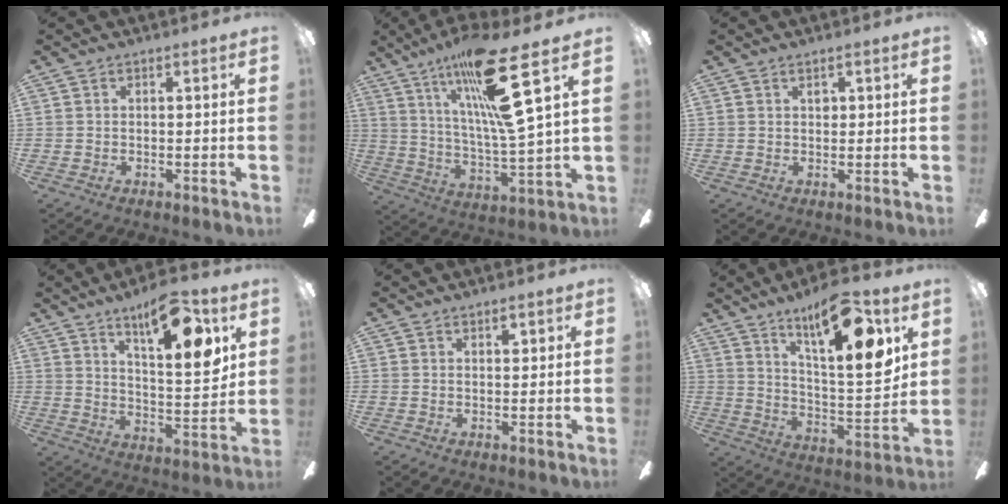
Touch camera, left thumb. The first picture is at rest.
{"total": 21.4, "force": [13.2, 2.5, 16.7], "torque": [-0.315, -0.067, 0.196]}
{"total": 1.5, "force": [0.8, 0.8, 0.9], "torque": [-0.003, -0.003, 0.011]}
{"total": 15.7, "force": [9.3, 5.0, 11.6], "torque": [-0.165, -0.047, 0.146]}
{"total": 1.9, "force": [1.4, 0.7, 1.0], "torque": [-0.014, -0.003, 0.023]}
{"total": 18.4, "force": [11.4, 5.2, 13.5], "torque": [-0.206, -0.063, 0.176]}